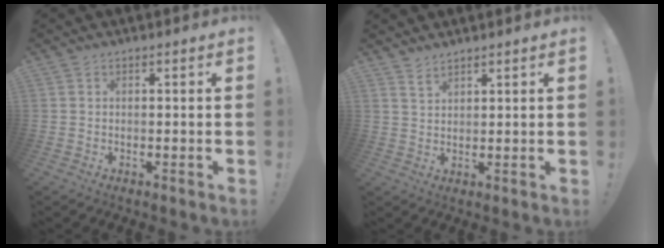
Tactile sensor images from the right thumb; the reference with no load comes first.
{"total": 2.7, "force": [2.5, 0.5, 0.8], "torque": [-0.012, -0.022, 0.046]}